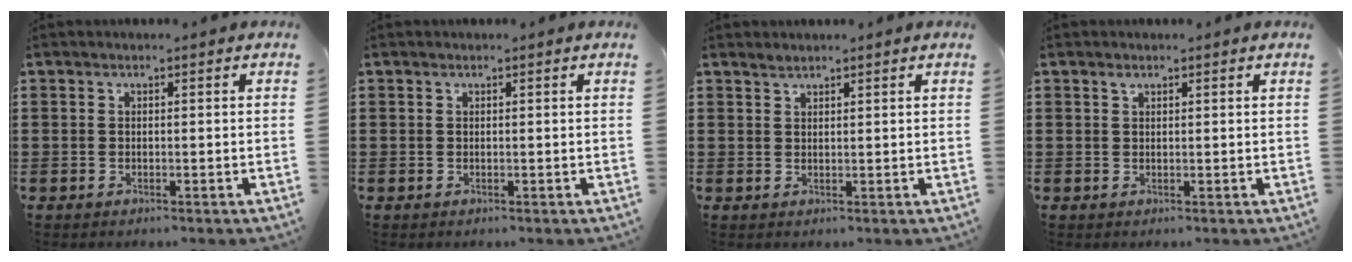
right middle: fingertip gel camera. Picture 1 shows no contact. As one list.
[{"total": 0.0}, {"total": 1.3, "force": [1.2, 0.1, 0.2], "torque": [-0.005, 0.000, 0.024]}, {"total": 0.8, "force": [0.6, 0.3, 0.4], "torque": [-0.010, 0.002, 0.012]}]